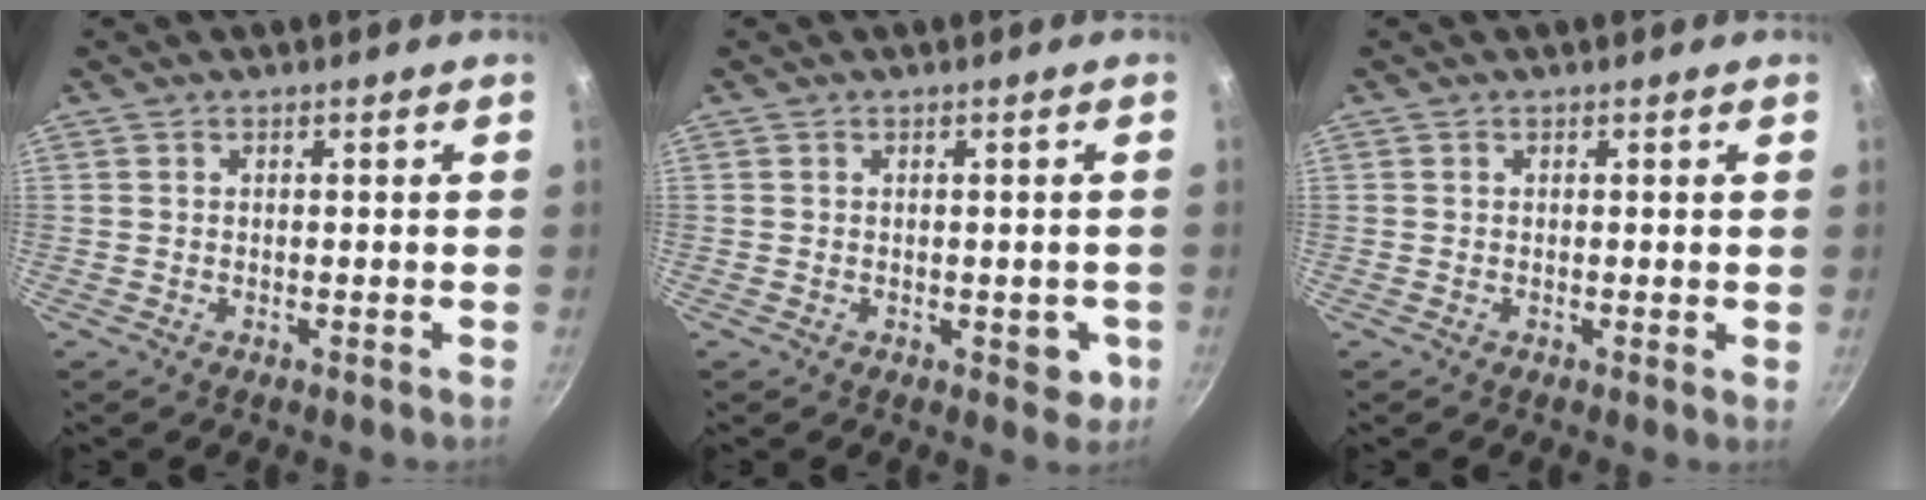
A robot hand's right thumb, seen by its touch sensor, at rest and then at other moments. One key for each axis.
{"total": 4.1, "fx": -0.9, "fy": 2.4, "fz": 3.2, "tx": -0.018, "ty": 0.003, "tz": -0.011}
{"total": 0.5, "fx": 0.2, "fy": 0.3, "fz": 0.4, "tx": -0.007, "ty": -0.002, "tz": 0.000}